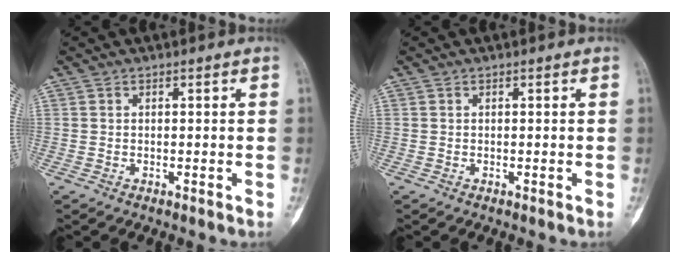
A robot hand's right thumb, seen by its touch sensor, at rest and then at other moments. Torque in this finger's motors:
{"motor_torque": [0.00, 0.00, 0.00, 0.00, 0.00]}